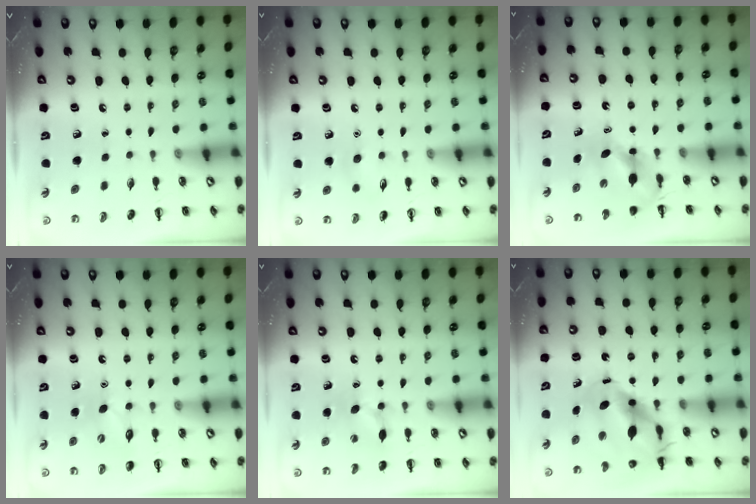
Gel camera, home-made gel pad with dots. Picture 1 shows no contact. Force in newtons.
{"total": 5.7, "press": 5.4, "slide": 1.8}
{"total": 4.9, "press": 4.9, "slide": 0.5}
{"total": 5.0, "press": 4.9, "slide": 1.3}
{"total": 4.3, "press": 4.1, "slide": 1.1}
{"total": 9.5, "press": 9.3, "slide": 2.3}